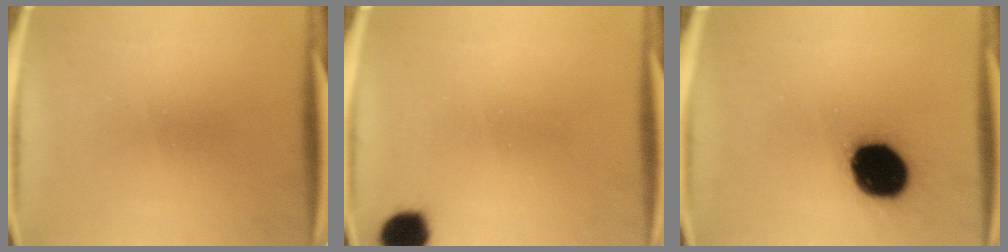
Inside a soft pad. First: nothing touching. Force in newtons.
{"total": 6.2}
{"total": 19.6}